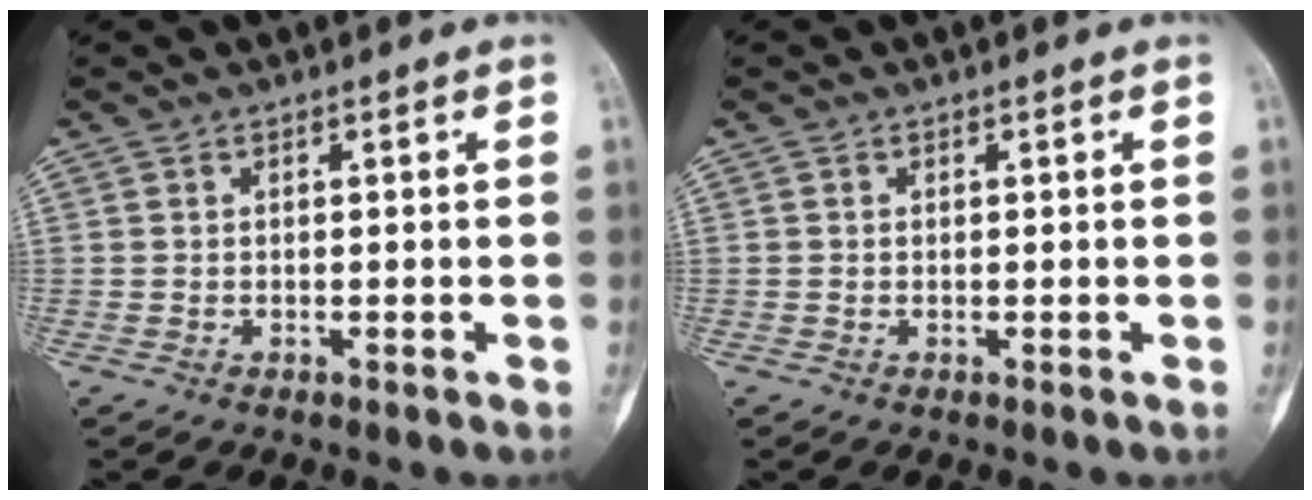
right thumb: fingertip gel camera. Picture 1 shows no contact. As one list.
[{"total": 0.0}]